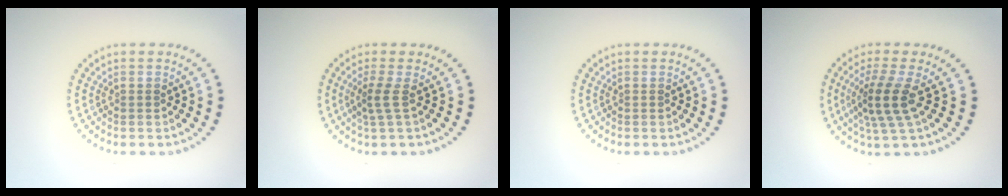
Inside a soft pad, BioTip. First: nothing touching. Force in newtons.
{"total": 1.9, "press": 1.2, "slide": 1.5}
{"total": 0.0}
{"total": 3.7, "press": 2.8, "slide": 2.4}